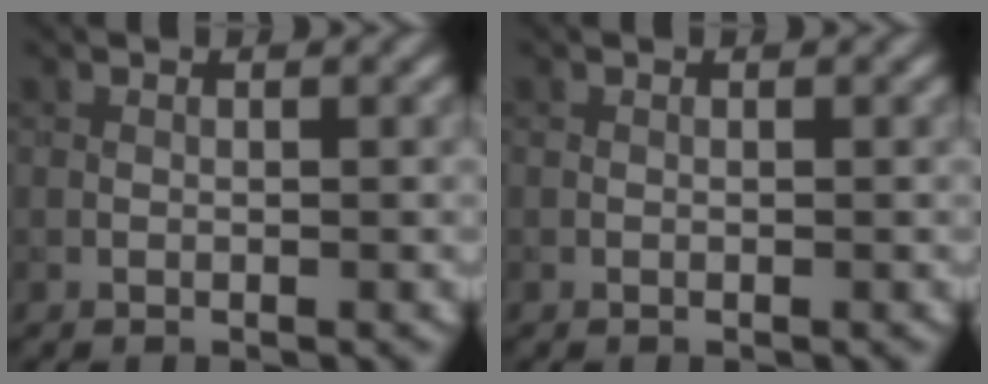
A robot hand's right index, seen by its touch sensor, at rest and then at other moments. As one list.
[{"total": 0.0}]